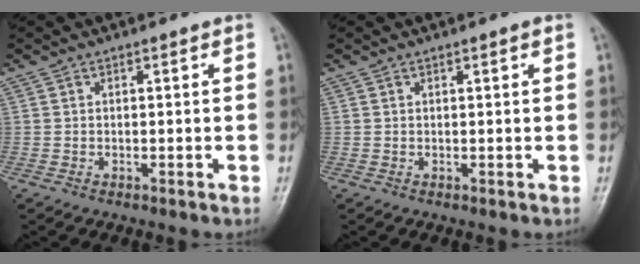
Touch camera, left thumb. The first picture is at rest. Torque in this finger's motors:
{"motor_torque": [-0.11, -0.04, 0.05, 0.12, 0.01]}